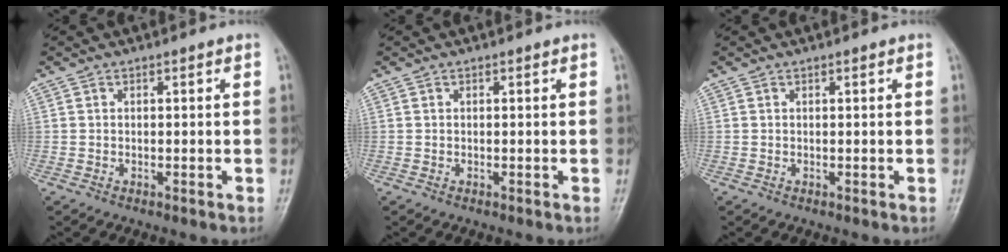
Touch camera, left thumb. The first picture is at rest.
{"total": 0.0}
{"total": 0.0}